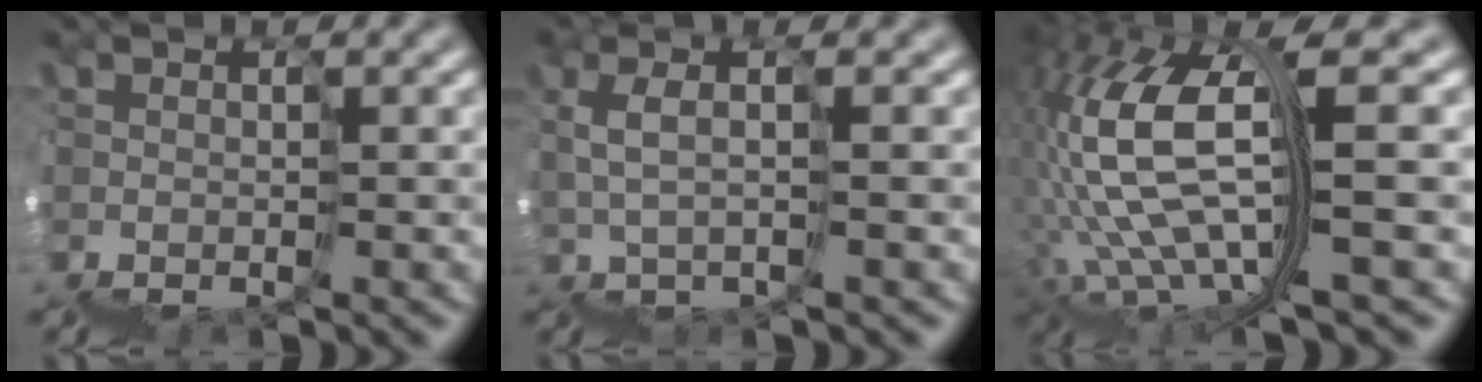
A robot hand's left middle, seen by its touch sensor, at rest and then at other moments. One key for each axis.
{"total": 3.0, "fx": 2.8, "fy": 0.0, "fz": 1.0, "tx": -0.011, "ty": 0.031, "tz": 0.039}
{"total": 8.1, "fx": 3.1, "fy": 2.1, "fz": 7.1, "tx": -0.166, "ty": 0.025, "tz": 0.056}